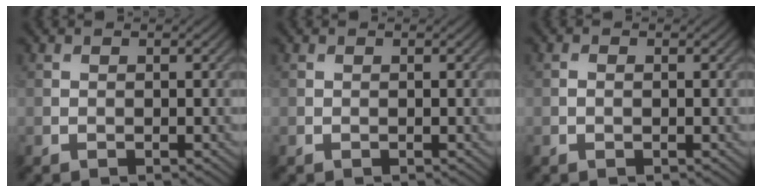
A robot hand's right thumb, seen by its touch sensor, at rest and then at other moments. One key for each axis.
{"total": 0.0}
{"total": 0.6, "fx": -0.1, "fy": 0.3, "fz": 0.5, "tx": -0.010, "ty": 0.001, "tz": -0.002}